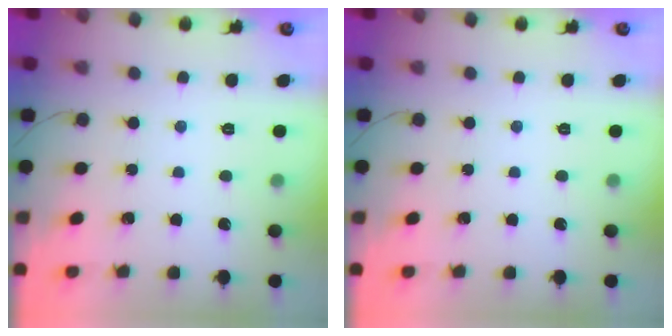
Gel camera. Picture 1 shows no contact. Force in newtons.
{"total": 0.0}